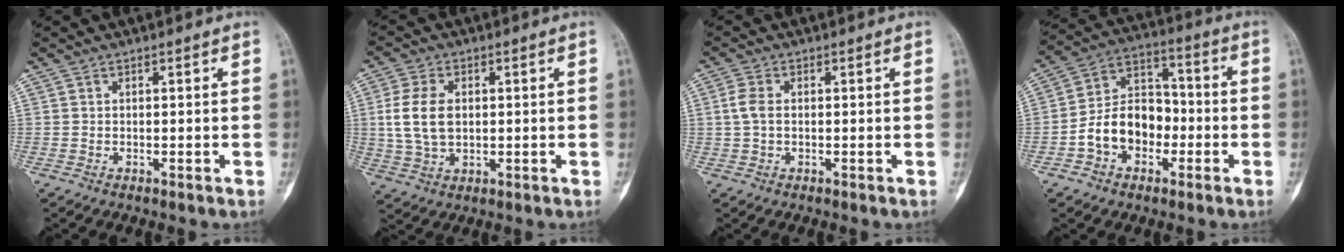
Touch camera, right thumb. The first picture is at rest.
{"total": 8.8, "force": [0.9, 5.7, 6.6], "torque": [-0.137, 0.001, 0.024]}
{"total": 3.4, "force": [0.2, 2.1, 2.6], "torque": [-0.064, 0.007, 0.001]}
{"total": 12.5, "force": [-3.4, 9.2, 7.7], "torque": [-0.105, 0.051, -0.068]}